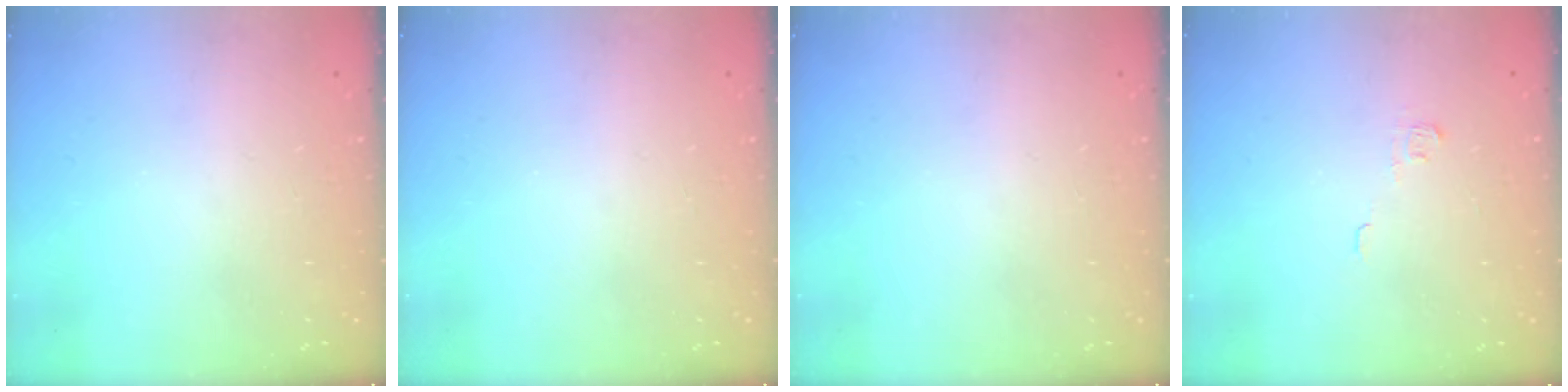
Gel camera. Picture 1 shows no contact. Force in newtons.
{"total": 0.0}
{"total": 0.0}
{"total": 2.8, "press": 2.8, "slide": 0.4}